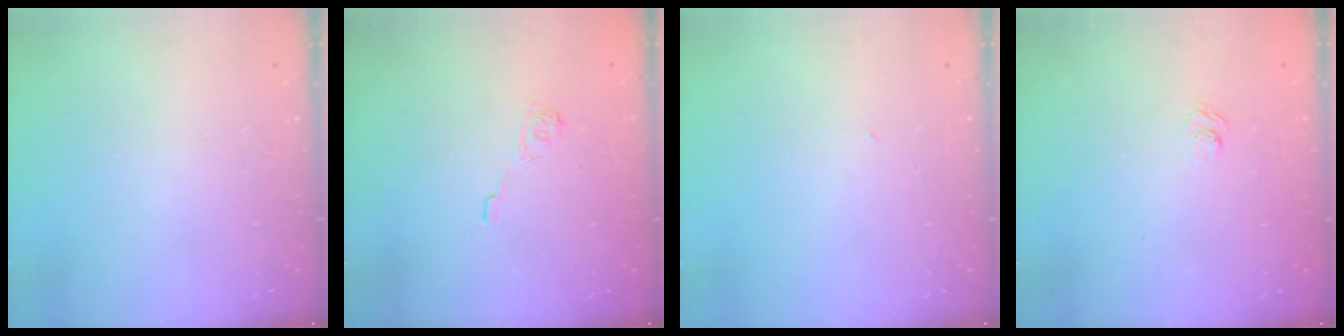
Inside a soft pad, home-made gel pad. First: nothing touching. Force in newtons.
{"total": 3.7, "press": 3.4, "slide": 1.4}
{"total": 0.6, "press": 0.6, "slide": 0.1}
{"total": 2.4, "press": 2.0, "slide": 1.3}